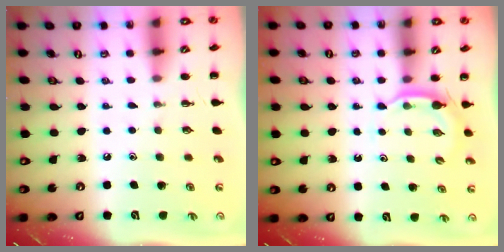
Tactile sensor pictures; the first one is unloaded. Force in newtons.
{"total": 2.9, "press": 2.8, "slide": 0.7}